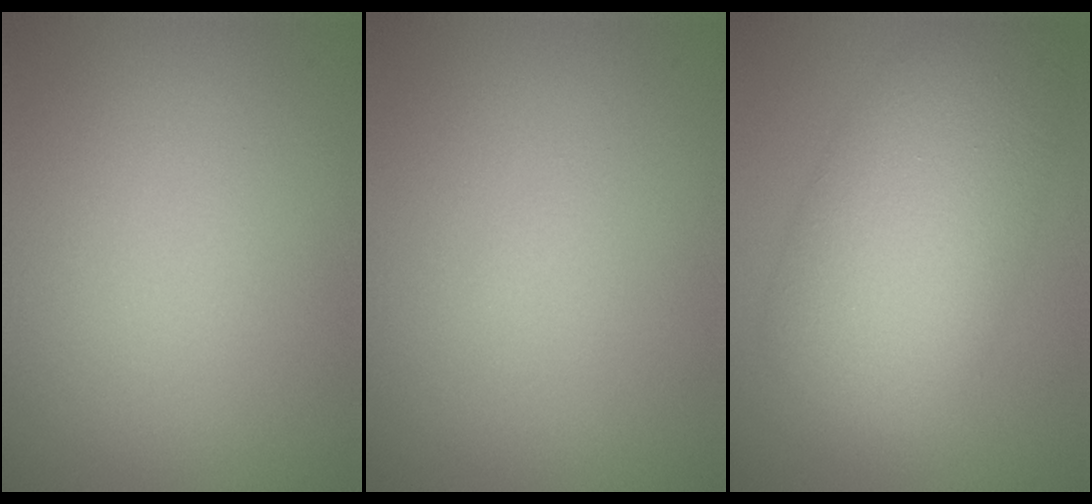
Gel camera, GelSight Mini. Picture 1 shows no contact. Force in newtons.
{"total": 0.0}
{"total": 8.8, "press": 8.7, "slide": 0.3}